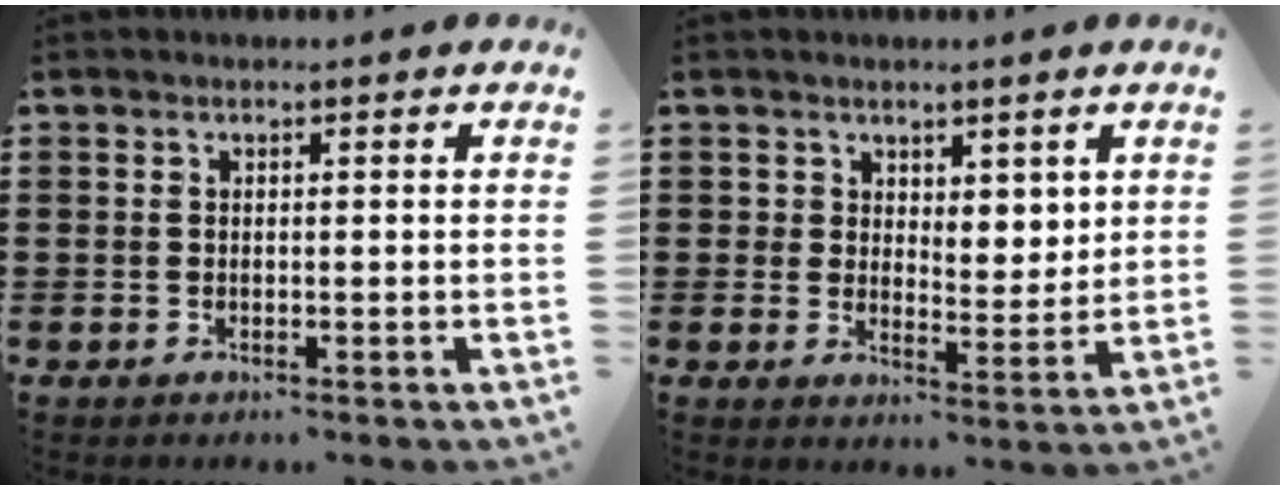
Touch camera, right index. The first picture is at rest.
{"total": 4.2, "force": [3.0, 2.8, 0.6], "torque": [-0.017, 0.004, 0.054]}